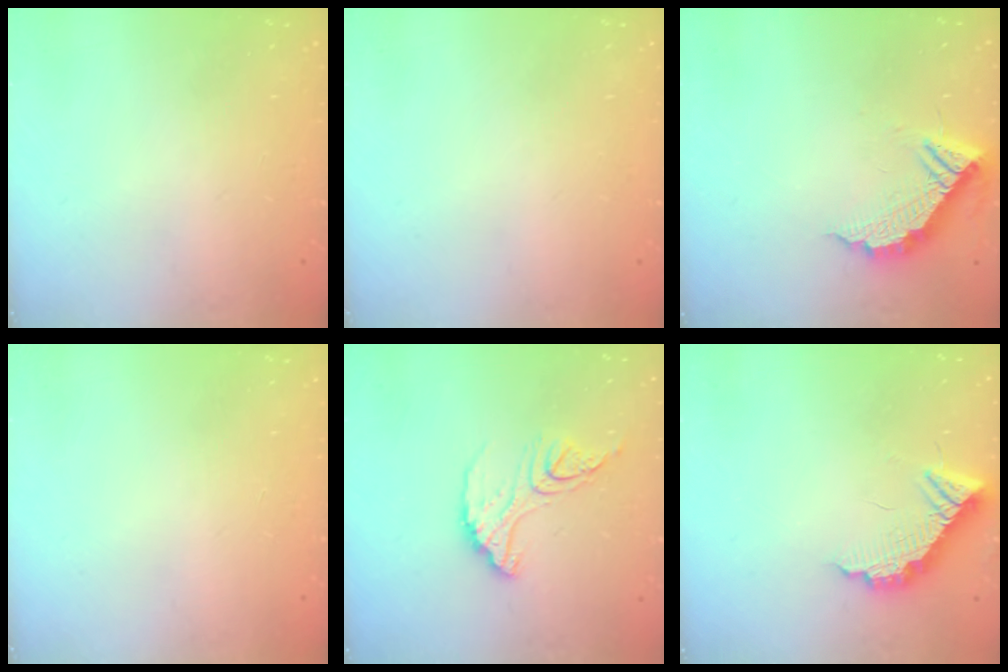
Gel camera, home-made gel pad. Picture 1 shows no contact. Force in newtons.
{"total": 0.0}
{"total": 12.0, "press": 12.0, "slide": 0.8}
{"total": 0.0}
{"total": 12.7, "press": 12.6, "slide": 1.2}
{"total": 11.6, "press": 11.6, "slide": 0.8}